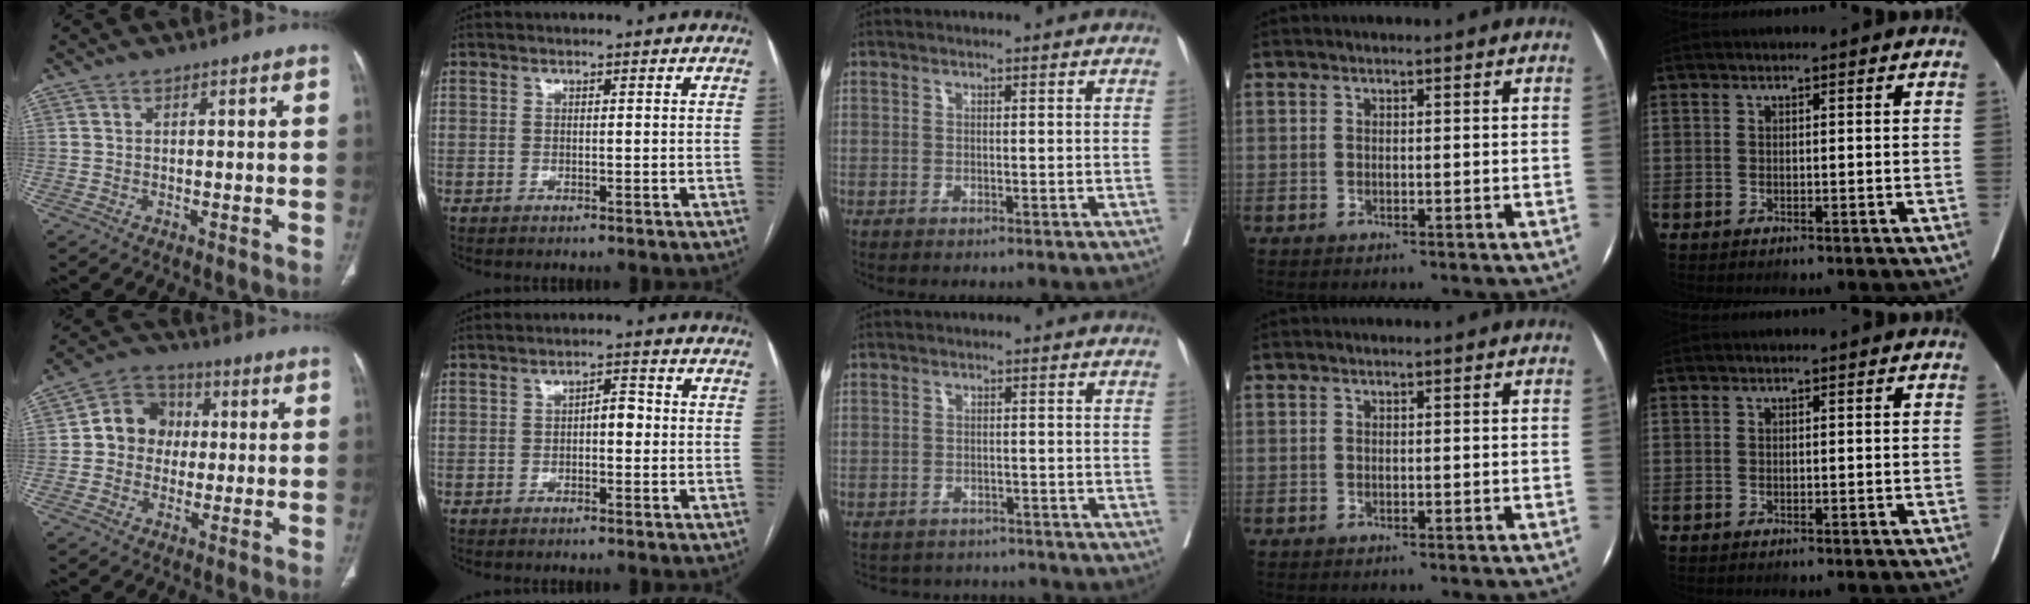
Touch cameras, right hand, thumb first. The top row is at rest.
{"thumb": {"total": 9.3, "force": [0.5, 8.3, 4.1], "torque": [-0.032, 0.020, -0.005]}, "index": {"total": 2.7, "force": [-0.3, 1.2, 2.3], "torque": [-0.031, 0.012, -0.005]}, "middle": {"total": 6.5, "force": [-6.0, 2.4, -0.1], "torque": [0.006, 0.012, -0.076]}}